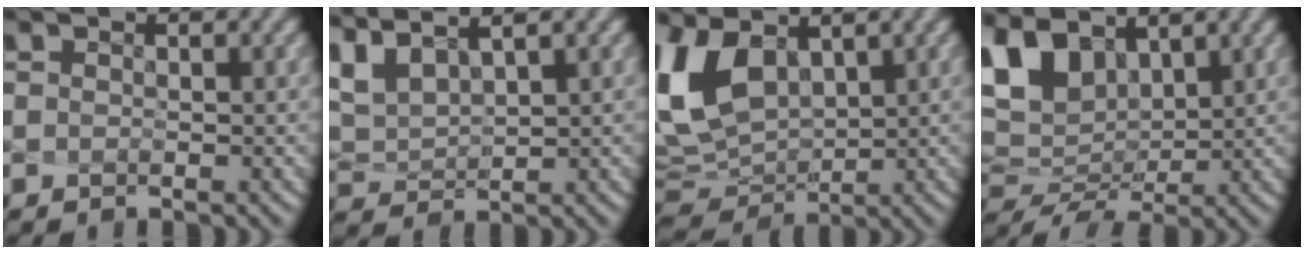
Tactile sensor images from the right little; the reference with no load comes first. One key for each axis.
{"total": 4.0, "fx": 2.8, "fy": 1.1, "fz": 2.6, "tx": -0.075, "ty": 0.005, "tz": 0.070}
{"total": 9.2, "fx": 2.6, "fy": 5.5, "fz": 6.9, "tx": -0.177, "ty": 0.003, "tz": 0.056}
{"total": 8.0, "fx": 3.9, "fy": 4.2, "fz": 5.5, "tx": -0.138, "ty": 0.004, "tz": 0.083}